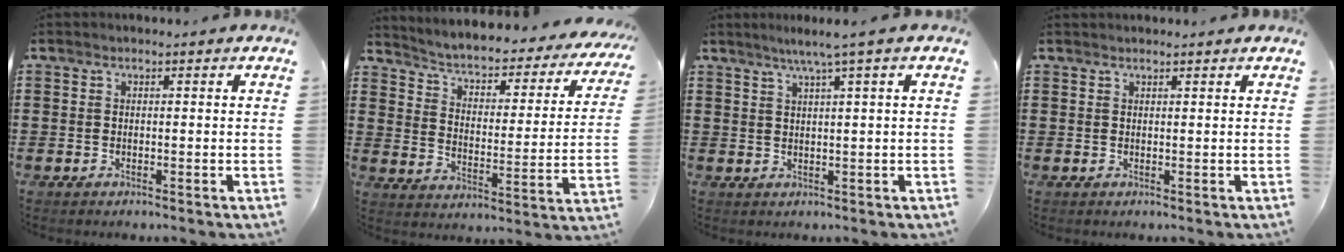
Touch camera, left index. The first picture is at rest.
{"total": 2.8, "force": [2.4, 0.7, 1.2], "torque": [-0.041, -0.029, 0.029]}
{"total": 3.0, "force": [1.7, -0.6, 2.4], "torque": [-0.049, -0.002, 0.027]}
{"total": 0.7, "force": [0.7, 0.1, -0.1], "torque": [-0.001, 0.001, 0.013]}